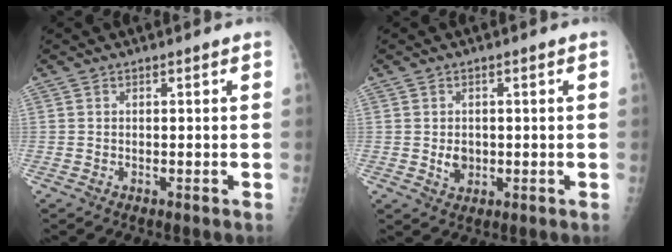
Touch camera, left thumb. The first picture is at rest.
{"total": 3.0, "force": [-0.3, 2.5, 1.6], "torque": [-0.015, 0.000, 0.002]}